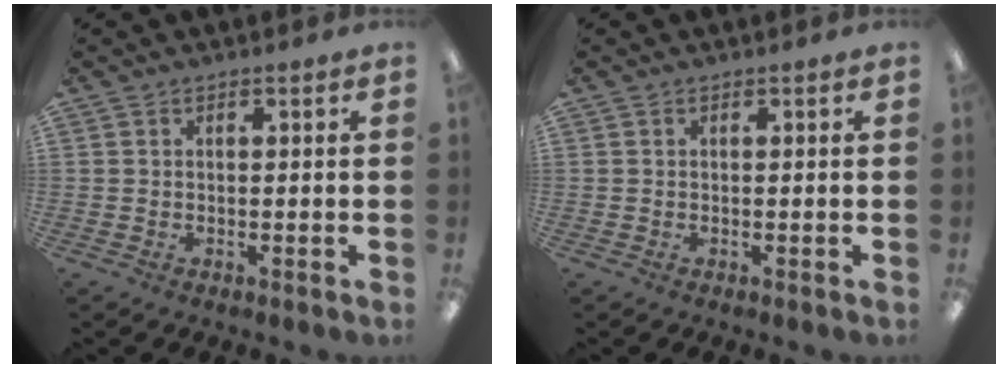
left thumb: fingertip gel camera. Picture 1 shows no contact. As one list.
[{"total": 0.0}]